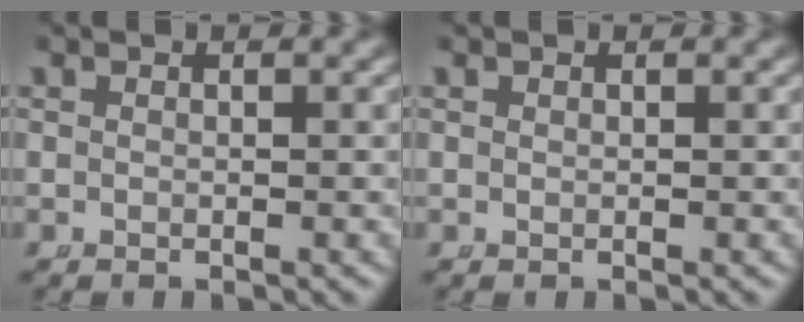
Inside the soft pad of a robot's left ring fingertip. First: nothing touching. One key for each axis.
{"total": 0.0}